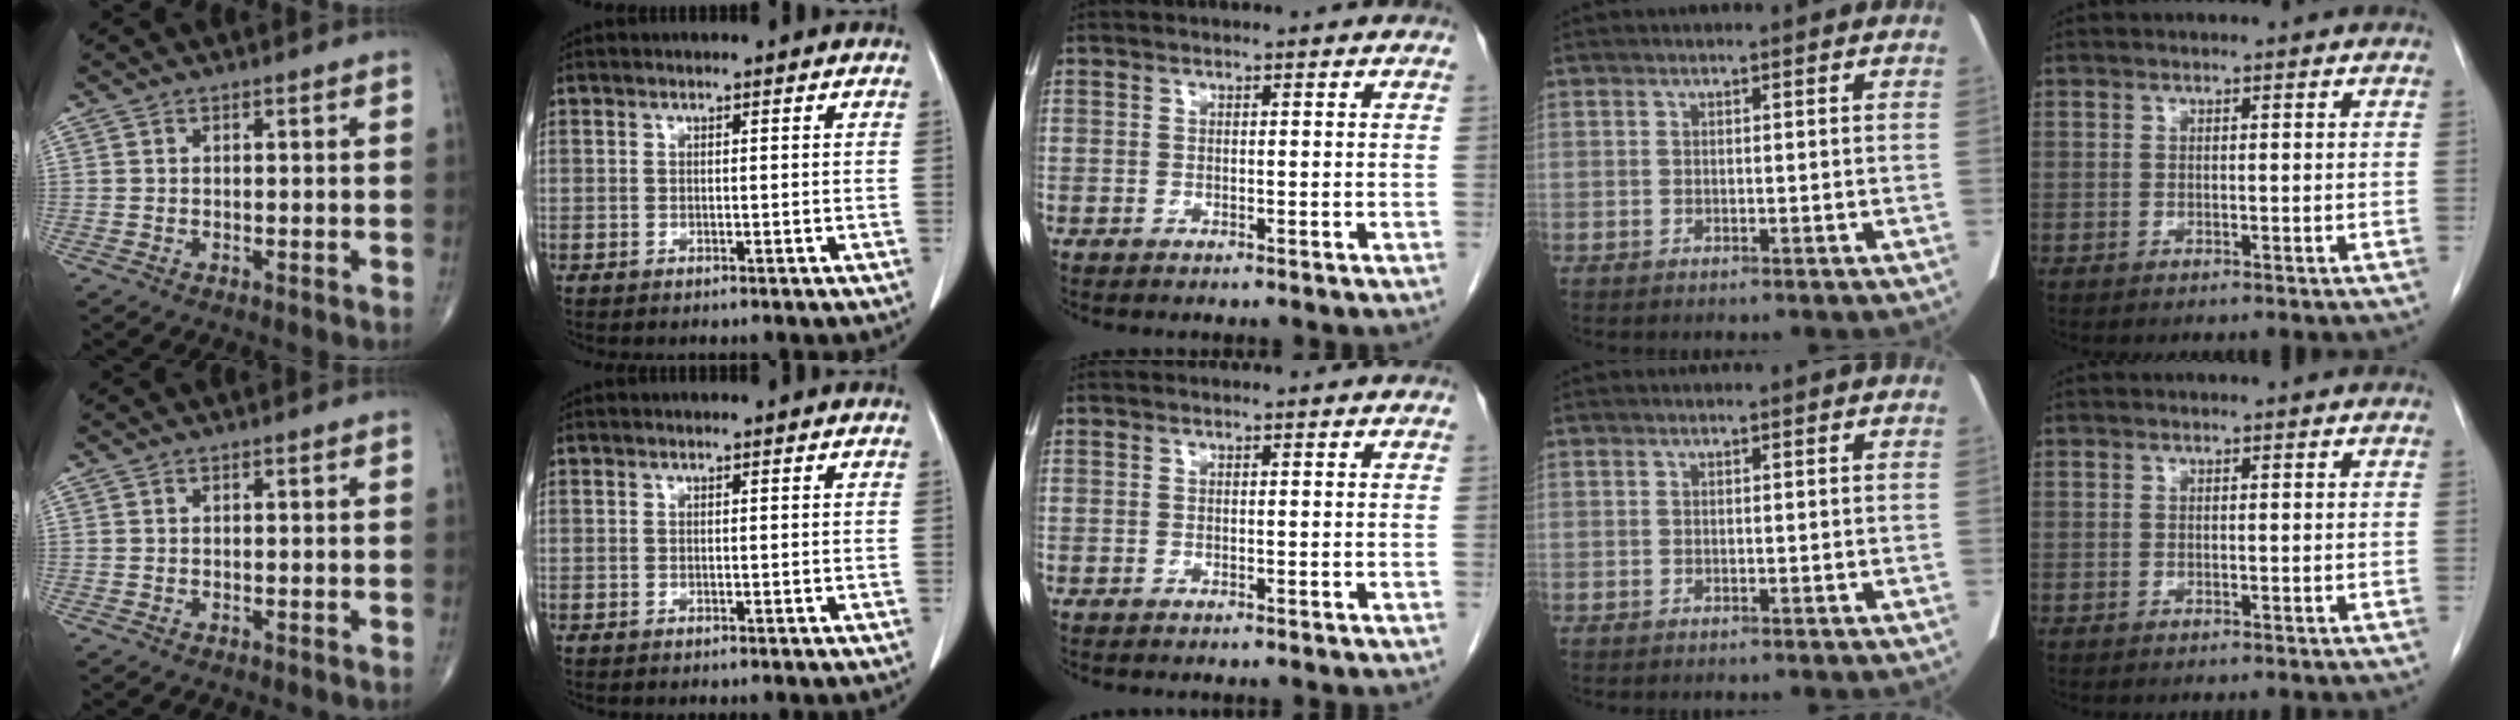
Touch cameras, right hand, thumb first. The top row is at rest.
{}